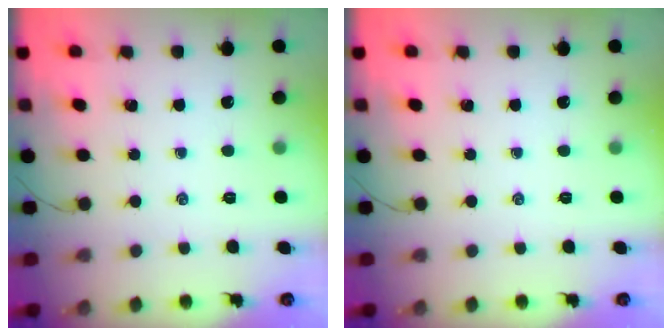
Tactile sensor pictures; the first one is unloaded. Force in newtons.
{"total": 0.0}